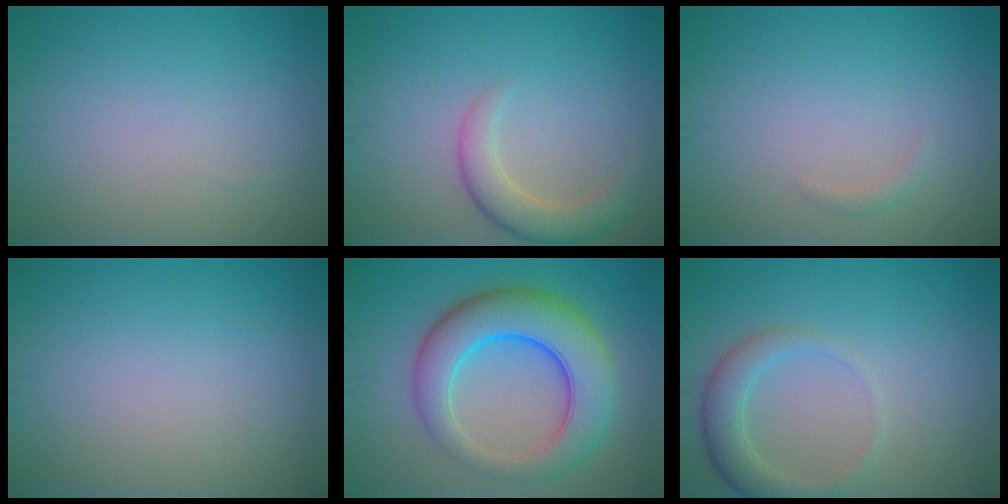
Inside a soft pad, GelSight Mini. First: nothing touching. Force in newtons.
{"total": 3.4, "press": 3.4, "slide": 0.4}
{"total": 0.7, "press": 0.7, "slide": 0.1}
{"total": 0.0}
{"total": 8.5, "press": 8.5, "slide": 0.2}
{"total": 3.2, "press": 3.2, "slide": 0.2}